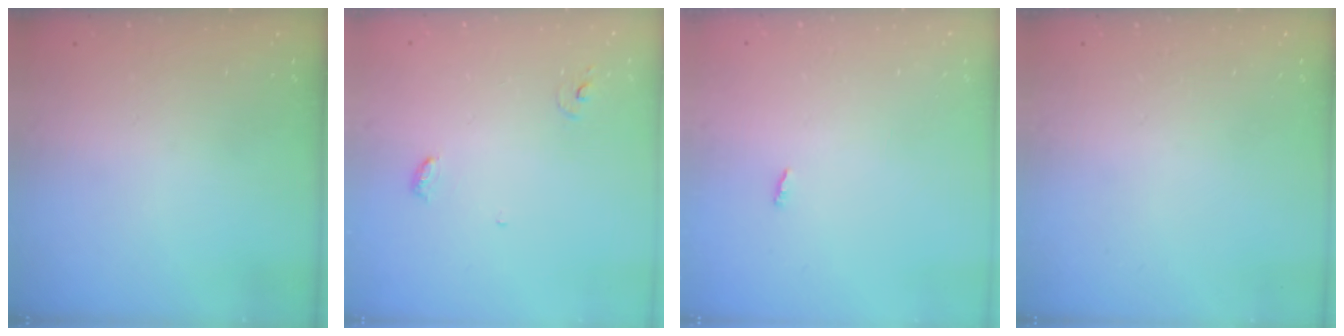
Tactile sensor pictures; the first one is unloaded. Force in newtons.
{"total": 3.8, "press": 3.8, "slide": 0.3}
{"total": 1.9, "press": 1.9, "slide": 0.2}
{"total": 0.0}